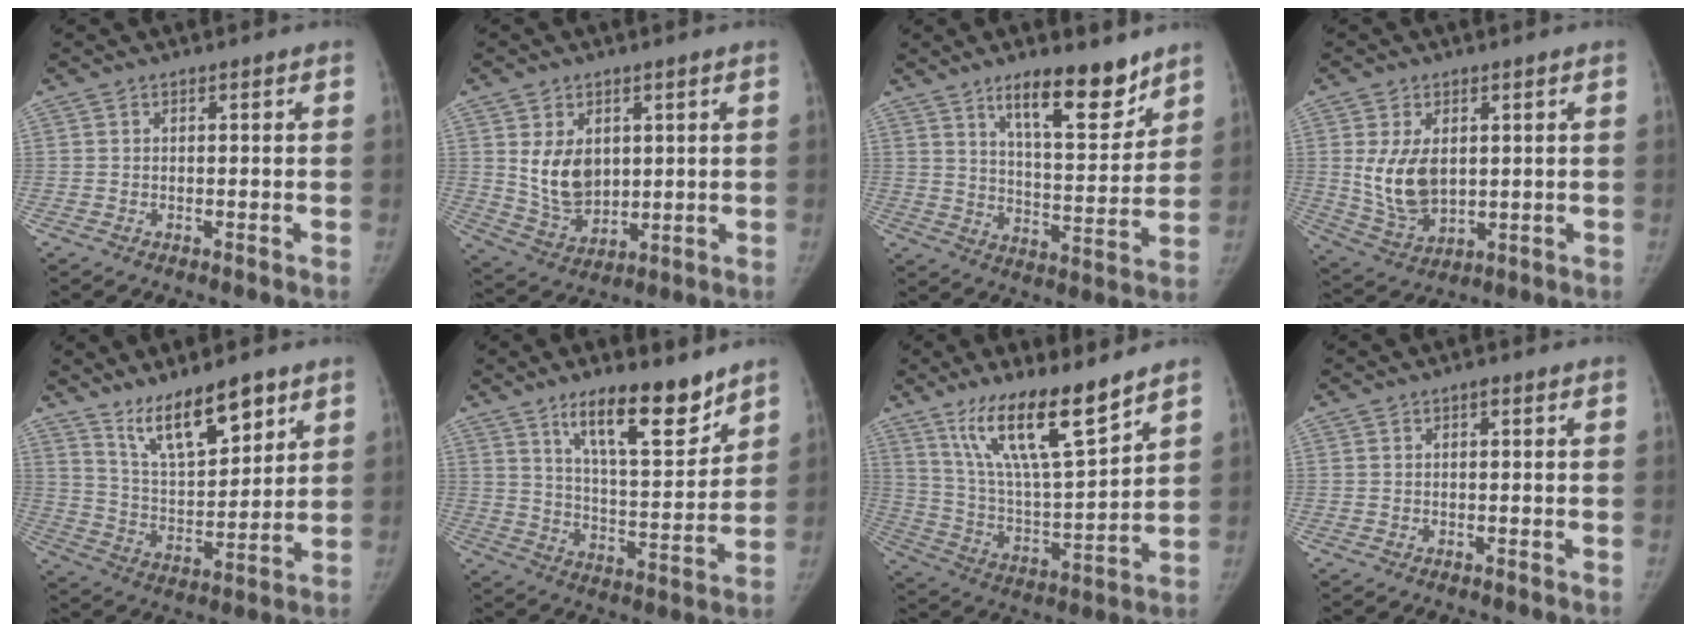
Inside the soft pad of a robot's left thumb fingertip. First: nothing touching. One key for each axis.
{"total": 9.7, "fx": 2.3, "fy": 6.8, "fz": 6.4, "tx": -0.082, "ty": -0.024, "tz": 0.062}
{"total": 14.2, "fx": 9.8, "fy": 4.4, "fz": 9.3, "tx": -0.111, "ty": -0.073, "tz": 0.165}
{"total": 10.0, "fx": 1.5, "fy": 6.3, "fz": 7.6, "tx": -0.130, "ty": -0.017, "tz": 0.048}
{"total": 13.7, "fx": 9.4, "fy": 4.6, "fz": 8.8, "tx": -0.122, "ty": -0.061, "tz": 0.179}
{"total": 15.1, "fx": 10.5, "fy": 4.3, "fz": 10.0, "tx": -0.128, "ty": -0.078, "tz": 0.181}
{"total": 17.2, "fx": 12.1, "fy": 3.3, "fz": 11.8, "tx": -0.189, "ty": -0.070, "tz": 0.230}
{"total": 0.5, "fx": 0.2, "fy": 0.2, "fz": 0.5, "tx": -0.006, "ty": 0.002, "tz": 0.000}